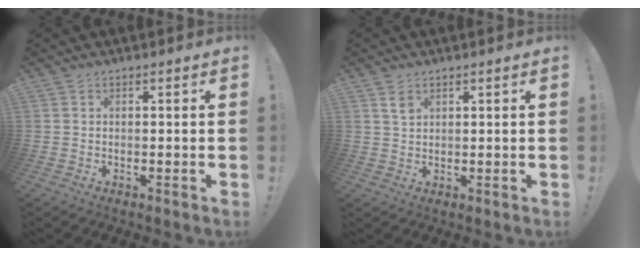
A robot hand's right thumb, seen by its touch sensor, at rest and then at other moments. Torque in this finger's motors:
{"motor_torque": [0.11, 0.07, 0.21, -0.13, -0.06]}